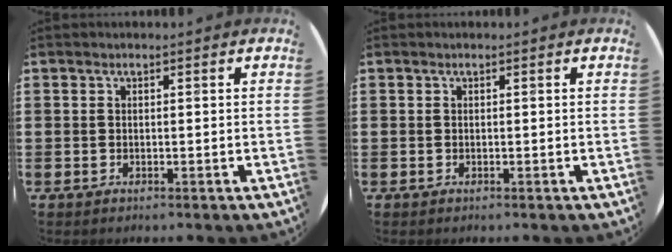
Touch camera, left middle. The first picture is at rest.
{"total": 0.0}